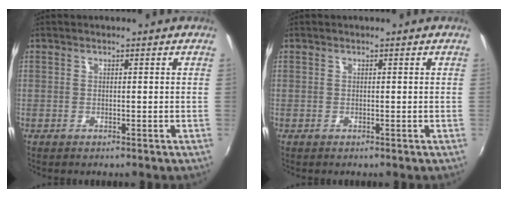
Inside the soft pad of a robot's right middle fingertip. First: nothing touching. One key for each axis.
{"total": 0.0}